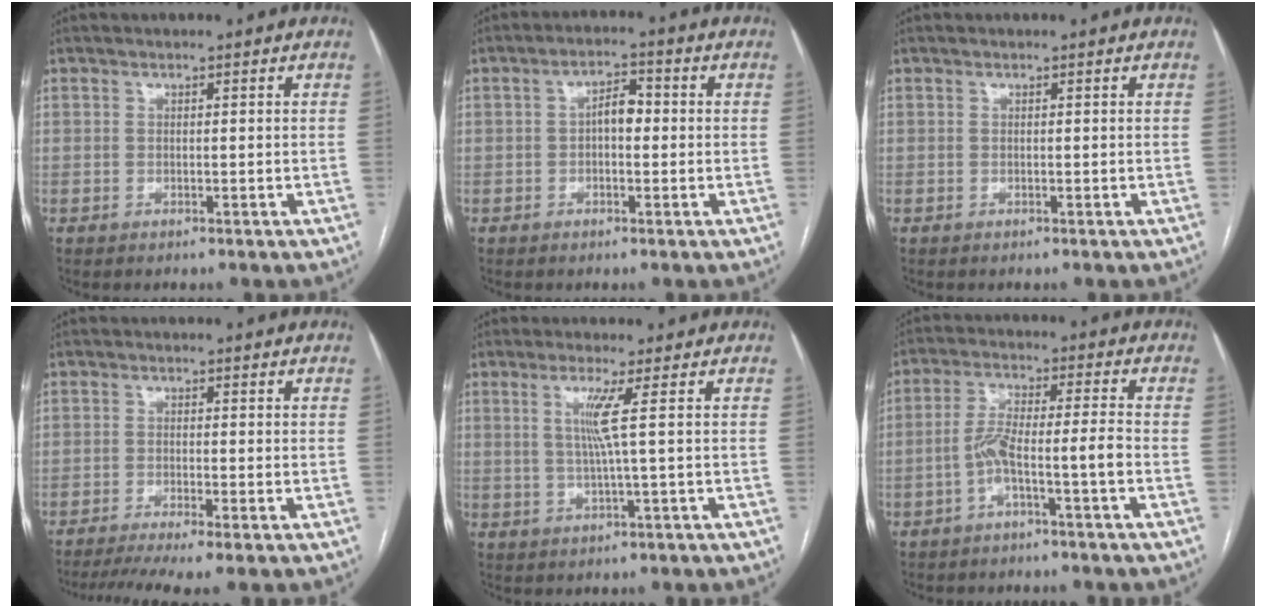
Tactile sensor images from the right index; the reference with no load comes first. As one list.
[{"total": 3.7, "force": [-0.1, 1.7, 3.3], "torque": [-0.053, 0.017, -0.003]}, {"total": 0.0}, {"total": 6.7, "force": [-5.0, -0.2, 4.4], "torque": [-0.071, -0.008, -0.079]}, {"total": 4.1, "force": [0.9, -1.3, 3.8], "torque": [-0.078, -0.003, 0.020]}, {"total": 6.3, "force": [-2.7, -0.2, 5.7], "torque": [-0.112, 0.028, -0.047]}]